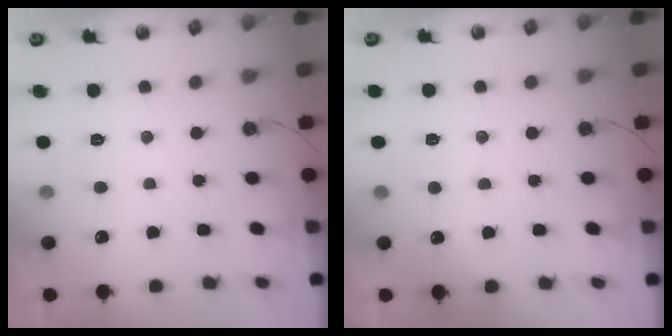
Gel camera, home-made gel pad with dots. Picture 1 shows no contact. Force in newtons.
{"total": 4.7, "press": 4.7, "slide": 0.4}